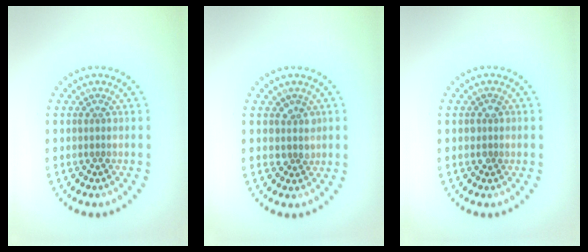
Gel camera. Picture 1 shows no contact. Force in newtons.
{"total": 1.7, "press": 1.5, "slide": 0.9}
{"total": 1.0, "press": 1.0, "slide": 0.2}